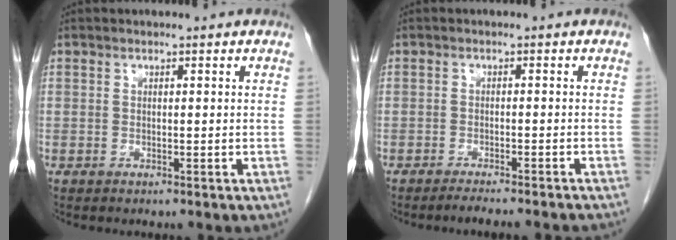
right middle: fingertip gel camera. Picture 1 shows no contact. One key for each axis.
{"total": 7.4, "fx": -6.8, "fy": 0.1, "fz": 3.0, "tx": -0.024, "ty": -0.013, "tz": -0.089}